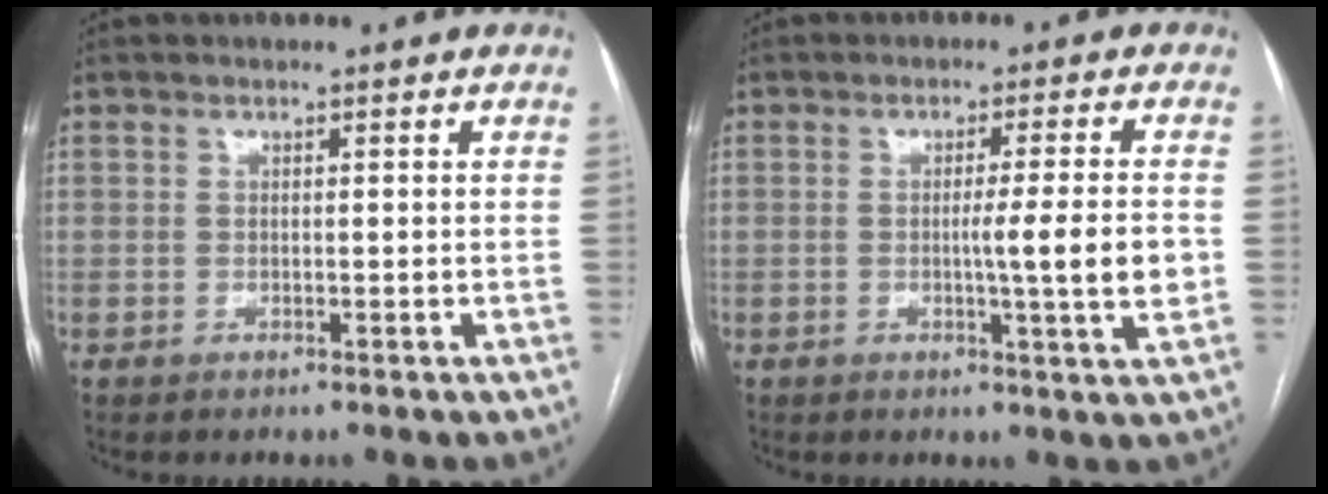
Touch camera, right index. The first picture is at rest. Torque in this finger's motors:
{"motor_torque": [0.72, -0.07, 0.44, 0.09]}